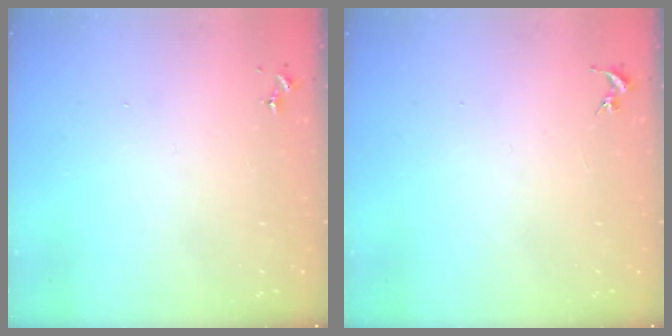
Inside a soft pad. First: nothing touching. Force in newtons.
{"total": 0.0}